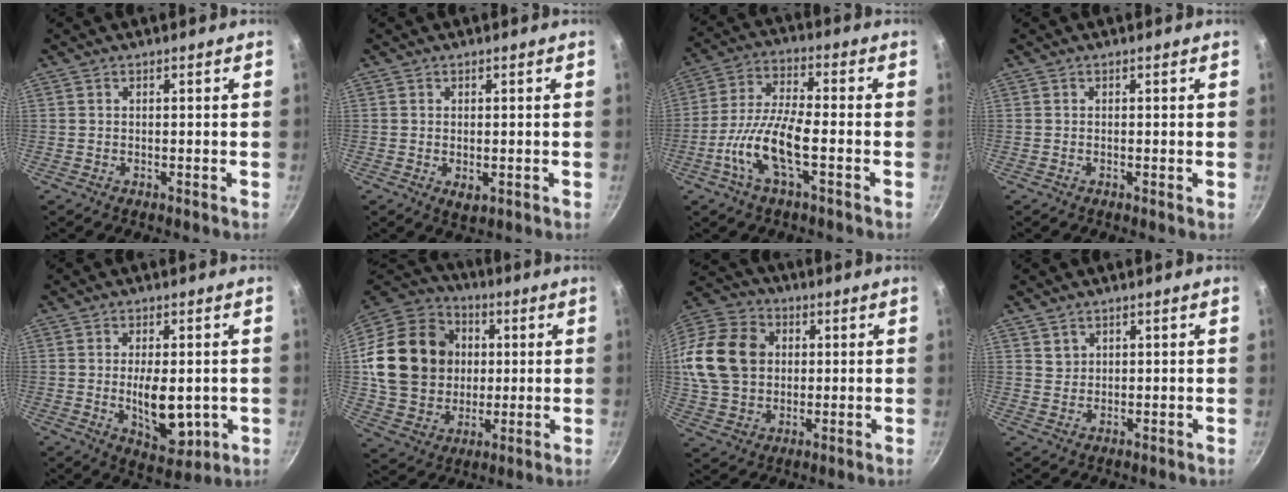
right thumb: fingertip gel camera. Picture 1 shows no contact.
{"total": 2.3, "force": [-0.3, 1.4, 1.8], "torque": [-0.028, -0.007, -0.002]}
{"total": 11.3, "force": [-3.9, 3.5, 10.0], "torque": [-0.201, 0.028, -0.087]}
{"total": 0.0}
{"total": 10.4, "force": [-0.8, 5.2, 8.9], "torque": [-0.122, -0.017, 0.004]}
{"total": 22.0, "force": [2.6, 18.6, 11.5], "torque": [-0.188, 0.017, 0.052]}
{"total": 19.1, "force": [2.6, 15.1, 11.3], "torque": [-0.203, 0.024, 0.044]}
{"total": 1.8, "force": [1.1, 1.4, 0.3], "torque": [0.011, 0.005, 0.023]}